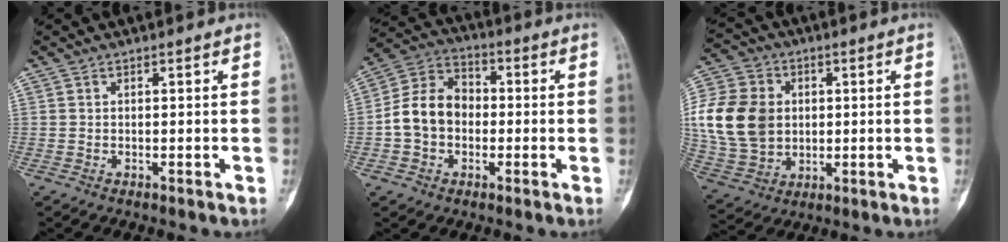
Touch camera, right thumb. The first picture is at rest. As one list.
[{"total": 11.0, "force": [-1.2, 8.7, 6.6], "torque": [-0.110, 0.039, -0.034]}, {"total": 17.6, "force": [1.6, 13.9, 10.7], "torque": [-0.202, 0.008, 0.038]}]